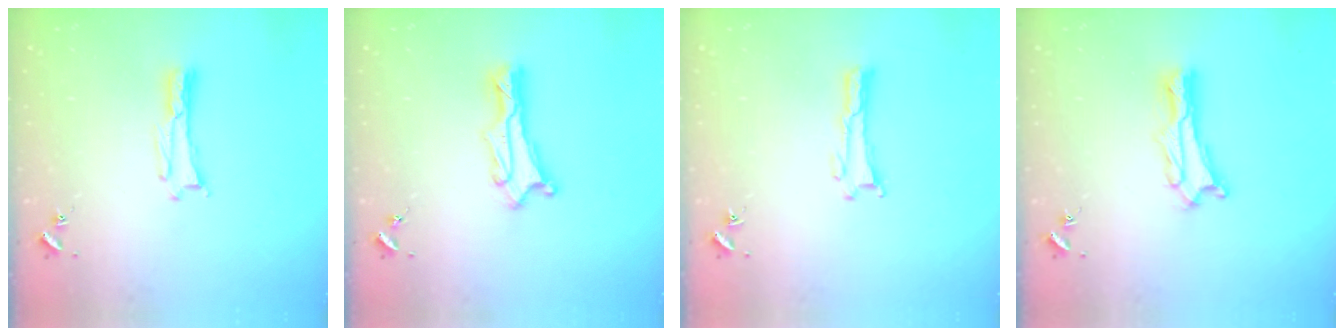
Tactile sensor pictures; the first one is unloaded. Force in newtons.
{"total": 1.5, "press": 1.5, "slide": 0.1}
{"total": 0.0}
{"total": 1.9, "press": 1.9, "slide": 0.2}